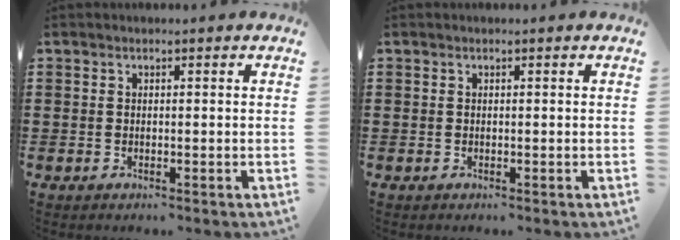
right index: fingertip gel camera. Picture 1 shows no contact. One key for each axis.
{"total": 0.0}